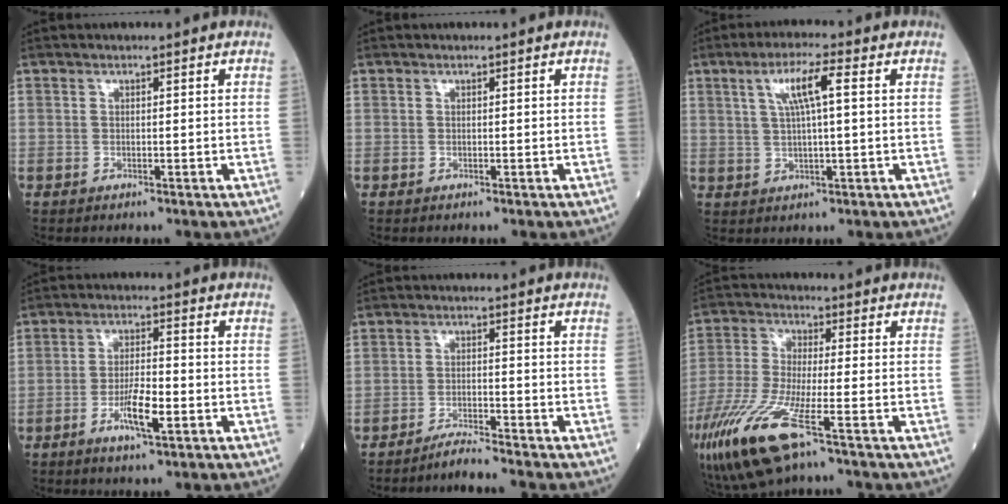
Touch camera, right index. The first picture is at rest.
{"total": 0.0}
{"total": 6.3, "force": [1.9, 0.5, 6.0], "torque": [-0.113, 0.010, 0.036]}
{"total": 6.0, "force": [-2.3, 1.0, 5.4], "torque": [-0.099, -0.003, -0.042]}
{"total": 3.5, "force": [-3.2, -1.2, 0.6], "torque": [-0.013, -0.015, -0.062]}
{"total": 15.2, "force": [-8.0, 2.6, 12.6], "torque": [-0.284, -0.037, -0.150]}